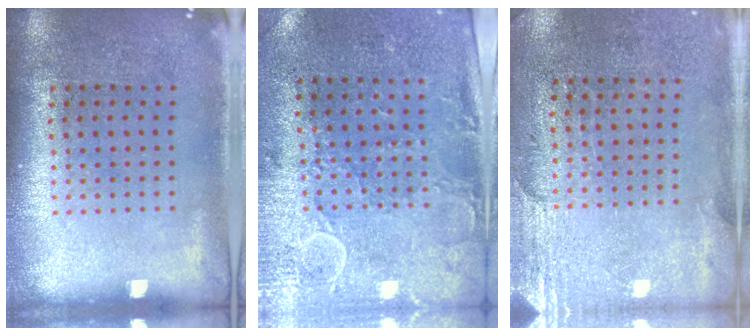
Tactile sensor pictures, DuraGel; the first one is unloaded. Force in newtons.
{"total": 2.9, "press": 2.4, "slide": 1.7}
{"total": 2.7, "press": 2.3, "slide": 1.4}